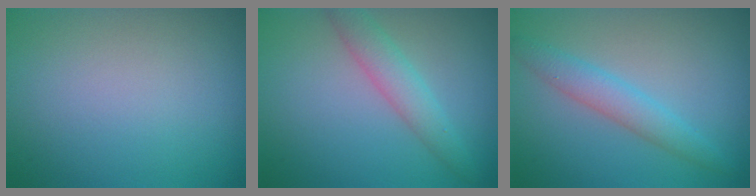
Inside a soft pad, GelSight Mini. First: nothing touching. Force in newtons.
{"total": 2.9, "press": 2.9, "slide": 0.1}
{"total": 2.8, "press": 2.8, "slide": 0.1}